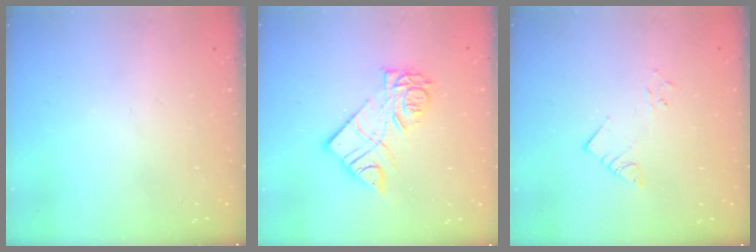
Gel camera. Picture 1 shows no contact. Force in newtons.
{"total": 12.9, "press": 12.9, "slide": 0.5}
{"total": 3.9, "press": 3.9, "slide": 0.1}